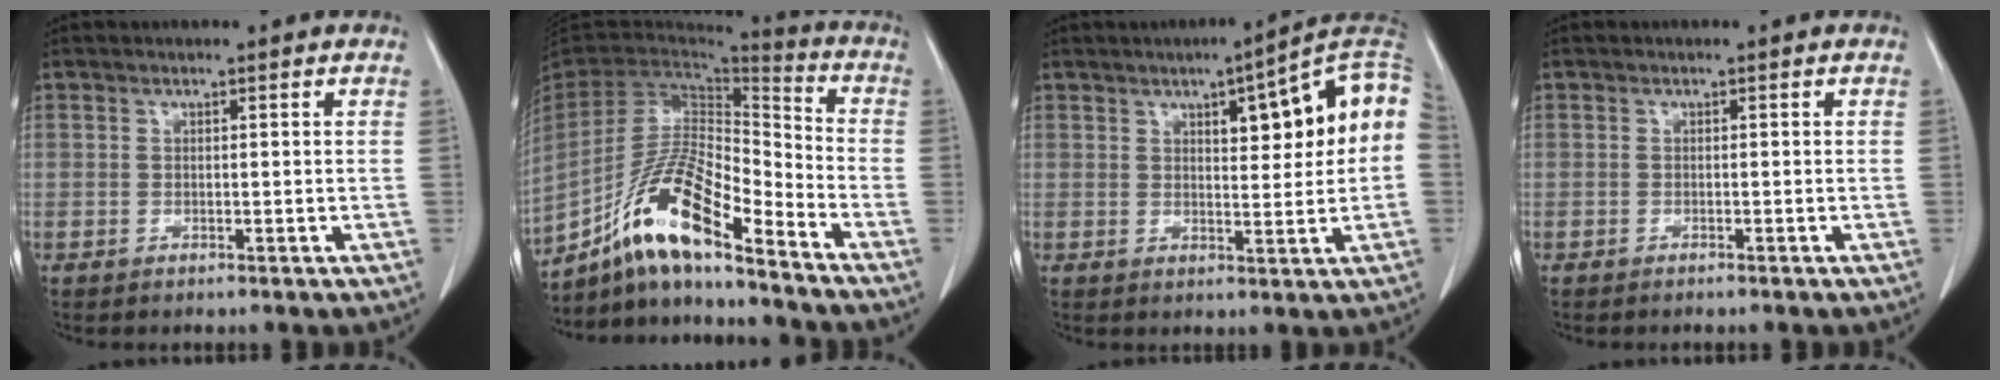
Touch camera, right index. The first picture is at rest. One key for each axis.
{"total": 17.0, "fx": -11.8, "fy": 2.7, "fz": 12.0, "tx": -0.238, "ty": 0.000, "tz": -0.218}
{"total": 13.0, "fx": 2.9, "fy": 2.4, "fz": 12.5, "tx": -0.172, "ty": 0.029, "tz": 0.035}
{"total": 0.5, "fx": -0.5, "fy": 0.0, "fz": 0.3, "tx": -0.008, "ty": -0.001, "tz": -0.008}